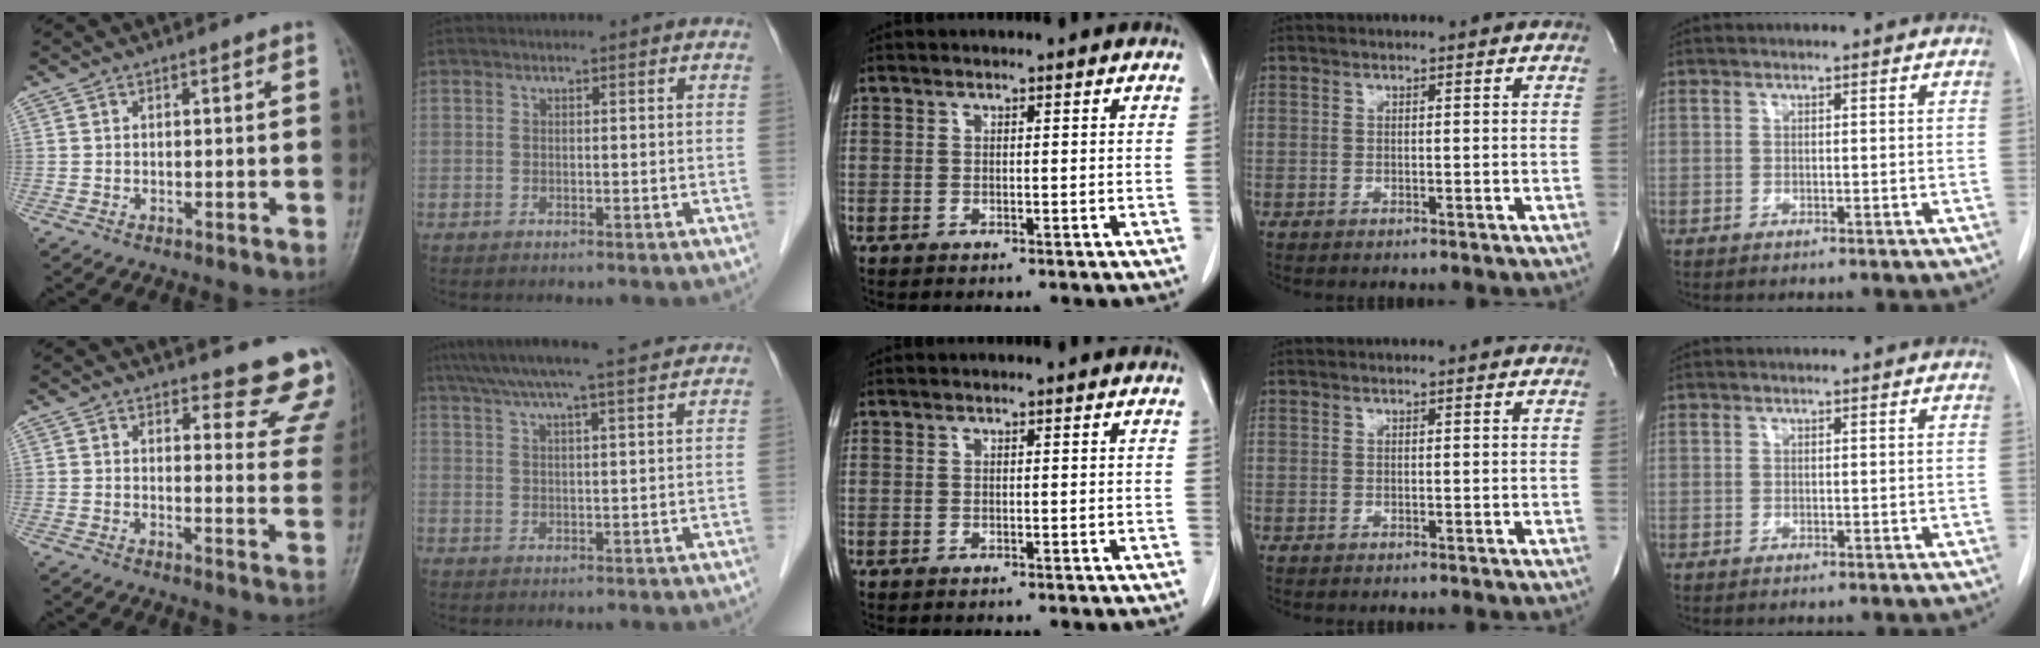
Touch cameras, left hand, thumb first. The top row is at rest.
{"thumb": {"total": 12.8, "force": [12.2, 3.3, 1.9], "torque": [0.028, -0.120, 0.106]}, "index": {"total": 11.1, "force": [9.6, -0.2, 5.6], "torque": [-0.095, 0.022, 0.136]}}